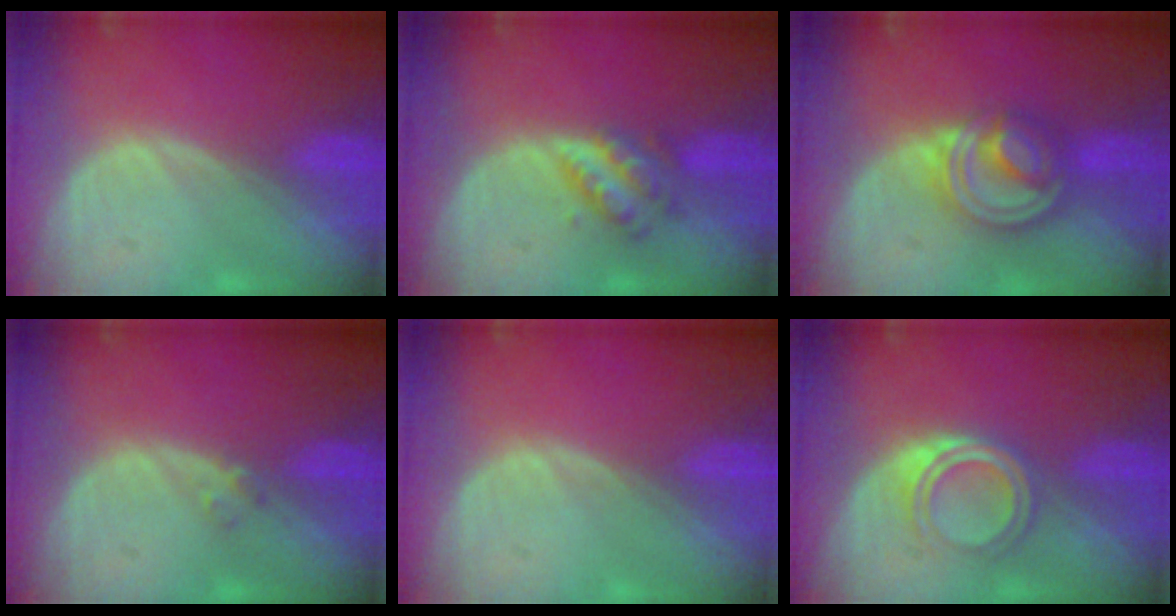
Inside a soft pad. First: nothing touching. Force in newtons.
{"total": 4.6, "press": 4.6, "slide": 0.5}
{"total": 8.1, "press": 6.8, "slide": 4.3}
{"total": 1.0, "press": 1.0, "slide": 0.2}
{"total": 0.0}
{"total": 4.4, "press": 4.2, "slide": 1.5}